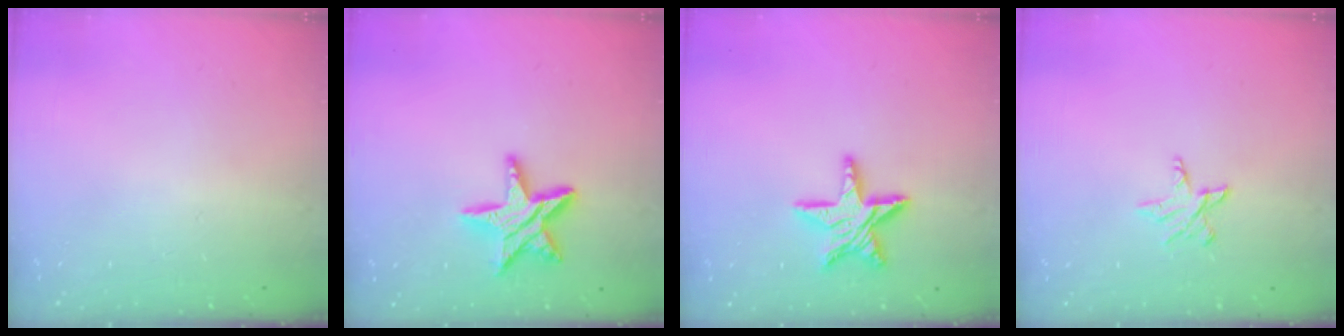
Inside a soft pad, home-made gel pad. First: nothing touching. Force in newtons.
{"total": 11.6, "press": 11.6, "slide": 0.6}
{"total": 13.1, "press": 13.0, "slide": 1.2}
{"total": 5.5, "press": 5.4, "slide": 0.5}